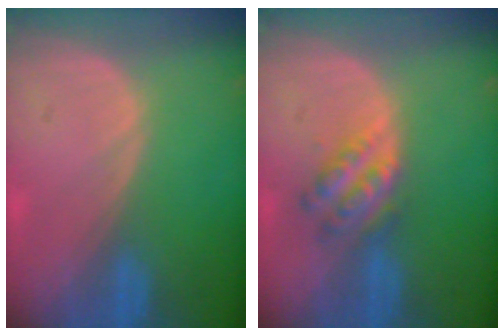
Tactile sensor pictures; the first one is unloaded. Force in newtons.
{"total": 5.4, "press": 4.9, "slide": 2.2}